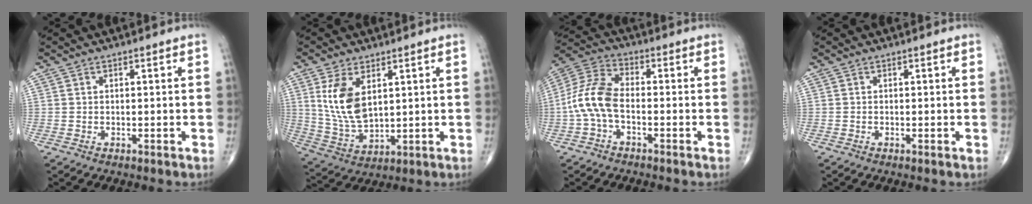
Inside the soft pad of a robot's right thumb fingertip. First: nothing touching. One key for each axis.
{"total": 10.9, "fx": 3.5, "fy": 5.9, "fz": 8.4, "tx": -0.162, "ty": -0.016, "tz": 0.082}
{"total": 9.5, "fx": -2.0, "fy": 5.1, "fz": 7.8, "tx": -0.168, "ty": 0.031, "tz": -0.052}
{"total": 0.0}